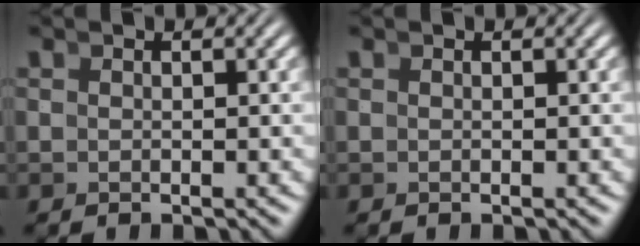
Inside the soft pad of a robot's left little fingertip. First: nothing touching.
{"total": 0.0}